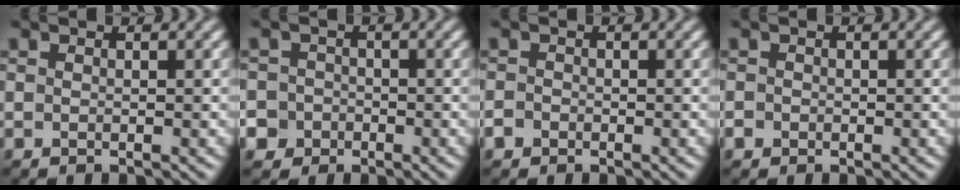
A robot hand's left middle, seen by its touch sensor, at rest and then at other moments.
{"total": 5.1, "force": [-2.3, 4.5, 0.7], "torque": [0.000, 0.005, -0.064]}
{"total": 1.2, "force": [-0.7, 0.9, 0.3], "torque": [-0.001, 0.000, -0.014]}
{"total": 0.9, "force": [-0.4, 0.8, 0.1], "torque": [0.002, -0.003, -0.008]}